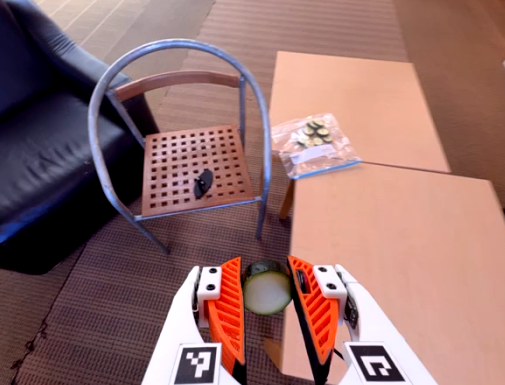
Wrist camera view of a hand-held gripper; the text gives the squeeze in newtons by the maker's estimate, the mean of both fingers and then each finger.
{"total": 11.6, "left": 11.9, "right": 11.3}